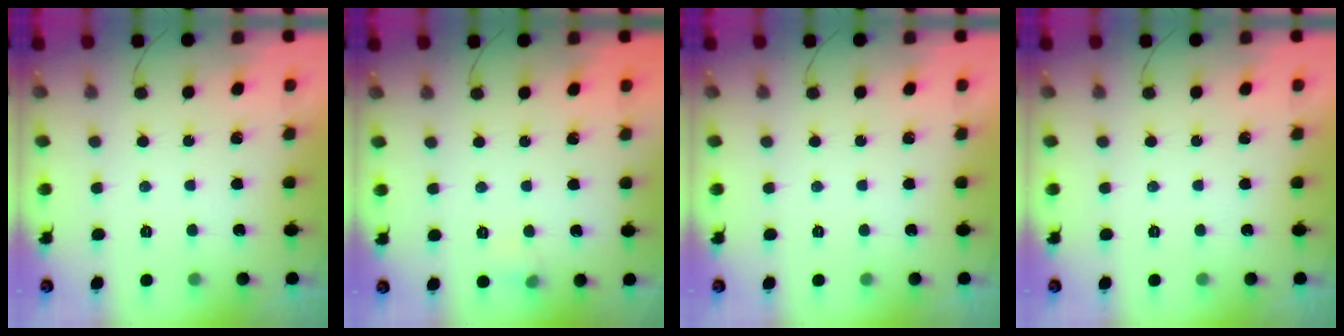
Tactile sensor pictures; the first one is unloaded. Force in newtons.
{"total": 4.6, "press": 4.4, "slide": 1.3}
{"total": 0.0}
{"total": 0.0}